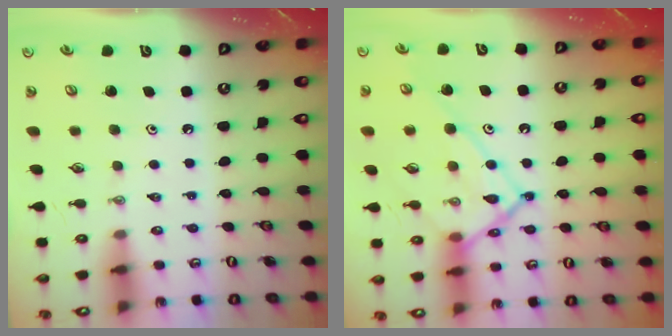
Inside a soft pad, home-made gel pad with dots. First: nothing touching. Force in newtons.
{"total": 15.2, "press": 15.1, "slide": 1.4}